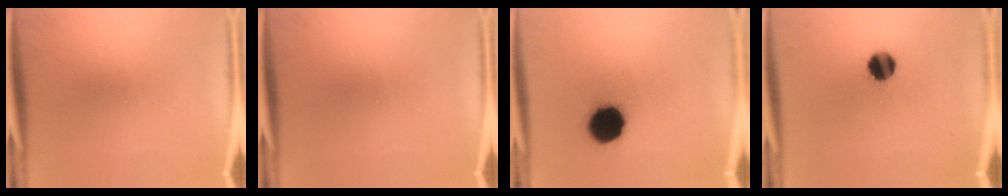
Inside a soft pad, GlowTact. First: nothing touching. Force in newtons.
{"total": 0.0}
{"total": 14.1}
{"total": 6.9}